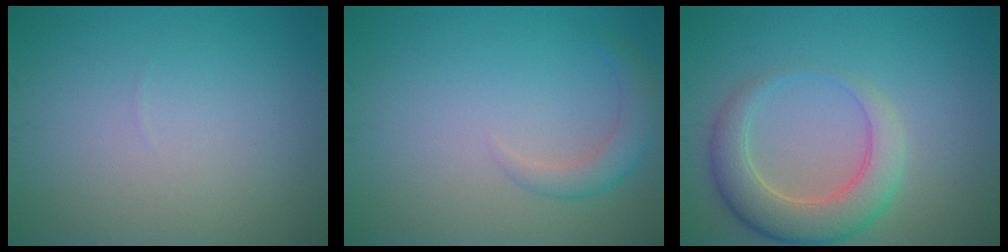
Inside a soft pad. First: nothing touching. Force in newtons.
{"total": 2.2, "press": 2.2, "slide": 0.1}
{"total": 5.3, "press": 5.3, "slide": 0.6}